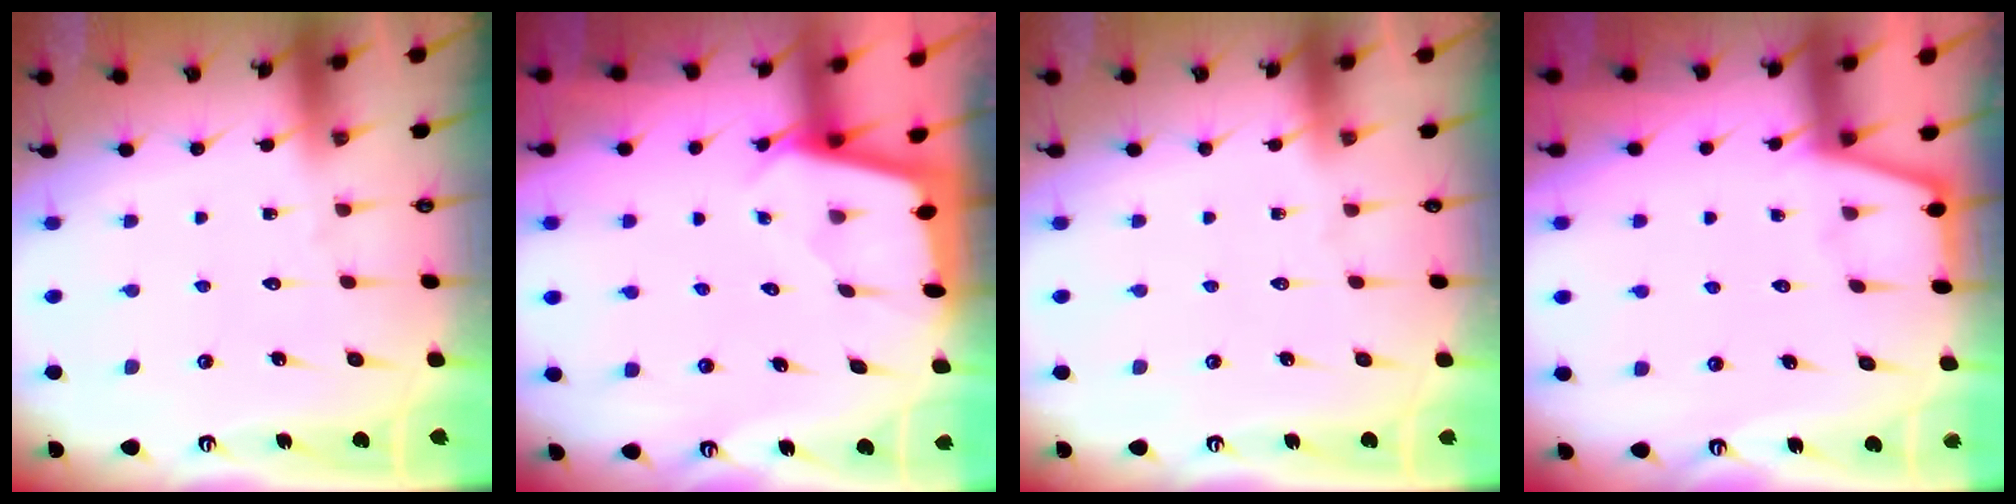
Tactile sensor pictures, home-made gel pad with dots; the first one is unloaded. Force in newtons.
{"total": 1.7, "press": 1.7, "slide": 0.0}
{"total": 0.0}
{"total": 1.9, "press": 1.9, "slide": 0.2}